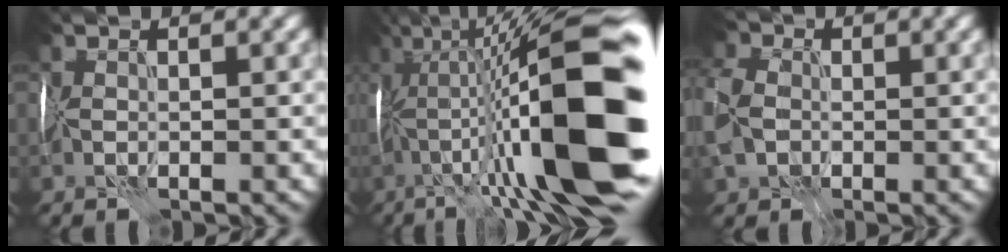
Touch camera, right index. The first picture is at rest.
{"total": 18.8, "force": [-3.2, 4.7, 18.0], "torque": [-0.279, 0.028, -0.053]}
{"total": 6.1, "force": [-1.2, 4.8, 3.6], "torque": [-0.112, -0.001, -0.031]}